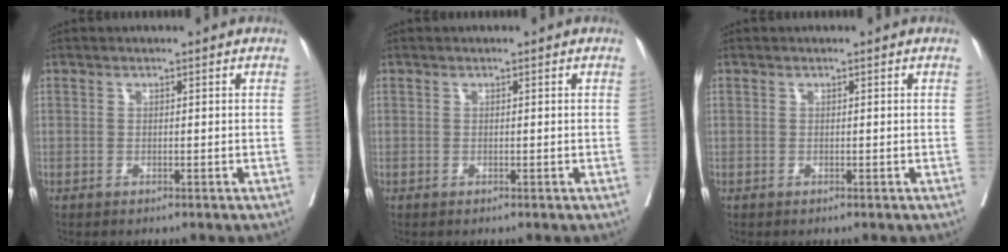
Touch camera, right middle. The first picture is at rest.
{"total": 0.0}
{"total": 0.0}